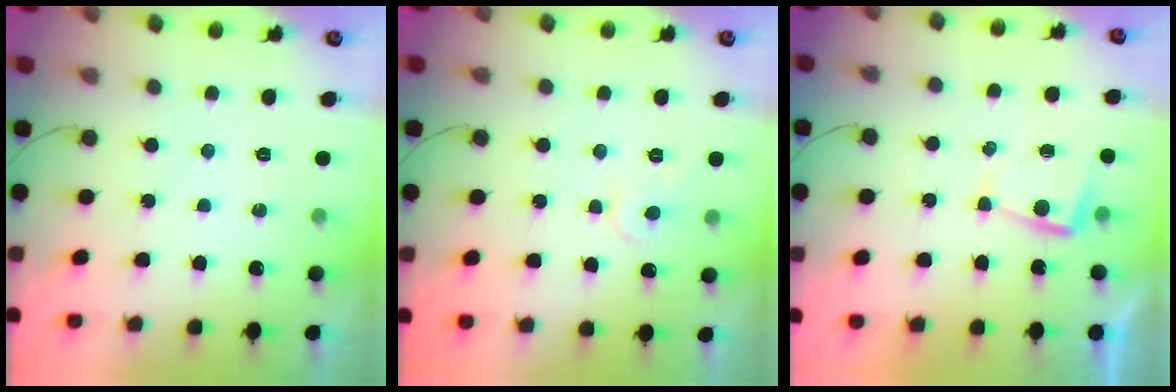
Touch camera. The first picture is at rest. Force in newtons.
{"total": 5.5, "press": 5.5, "slide": 0.6}
{"total": 2.4, "press": 2.3, "slide": 0.4}